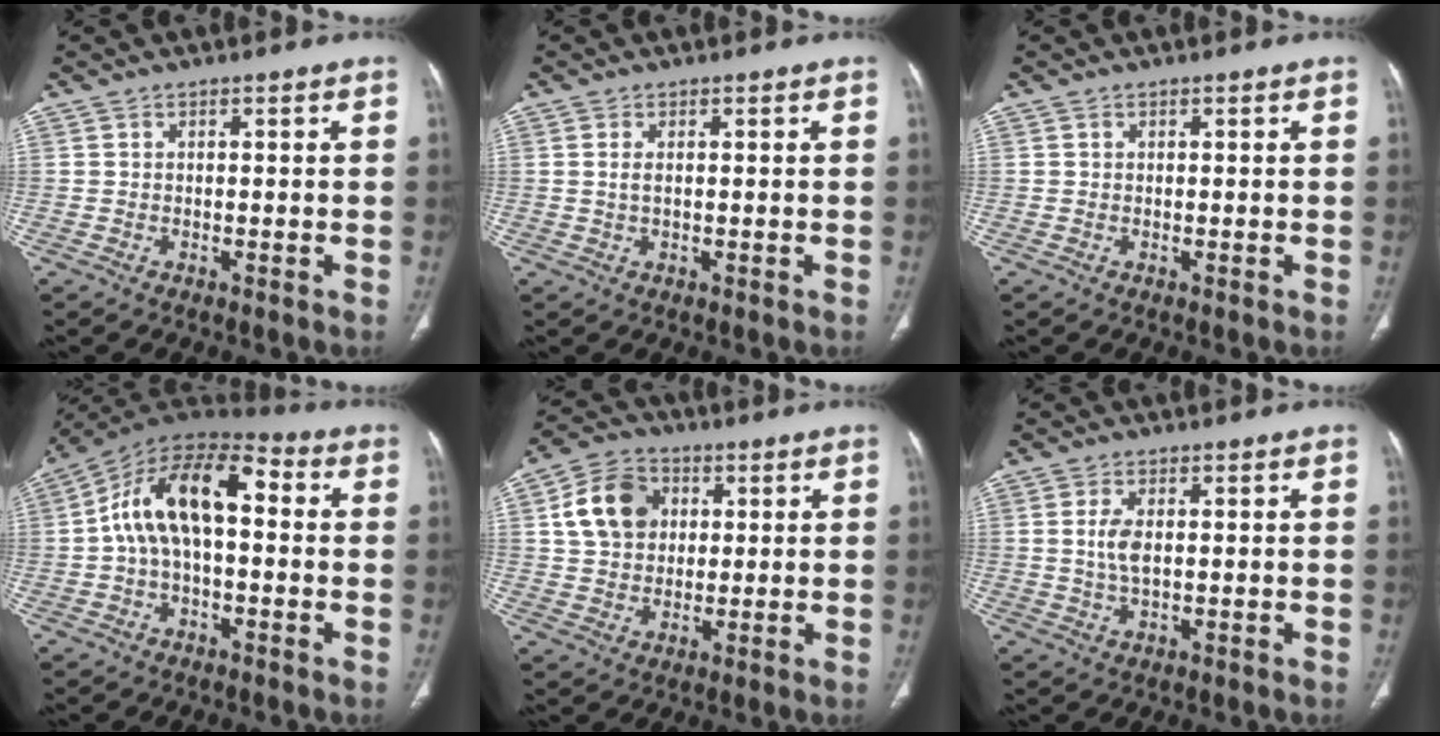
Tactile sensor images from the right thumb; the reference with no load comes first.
{"total": 1.4, "force": [0.3, 0.6, 1.3], "torque": [-0.033, 0.003, 0.010]}
{"total": 0.0}
{"total": 15.7, "force": [1.3, 8.4, 13.2], "torque": [-0.217, 0.048, 0.011]}
{"total": 11.0, "force": [2.7, 8.7, 6.2], "torque": [-0.092, 0.006, 0.044]}
{"total": 4.2, "force": [0.5, 2.0, 3.6], "torque": [-0.082, -0.001, 0.014]}